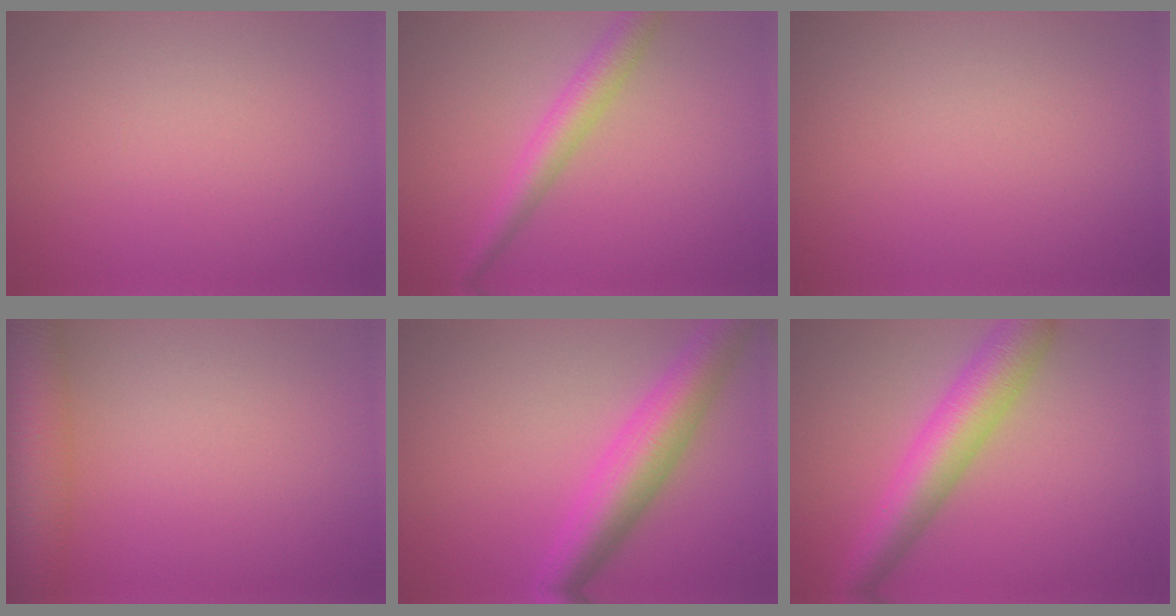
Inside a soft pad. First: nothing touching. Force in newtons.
{"total": 3.4, "press": 3.4, "slide": 0.1}
{"total": 0.0}
{"total": 6.7, "press": 6.7, "slide": 0.3}
{"total": 6.4, "press": 6.4, "slide": 0.1}
{"total": 6.5, "press": 6.5, "slide": 0.2}